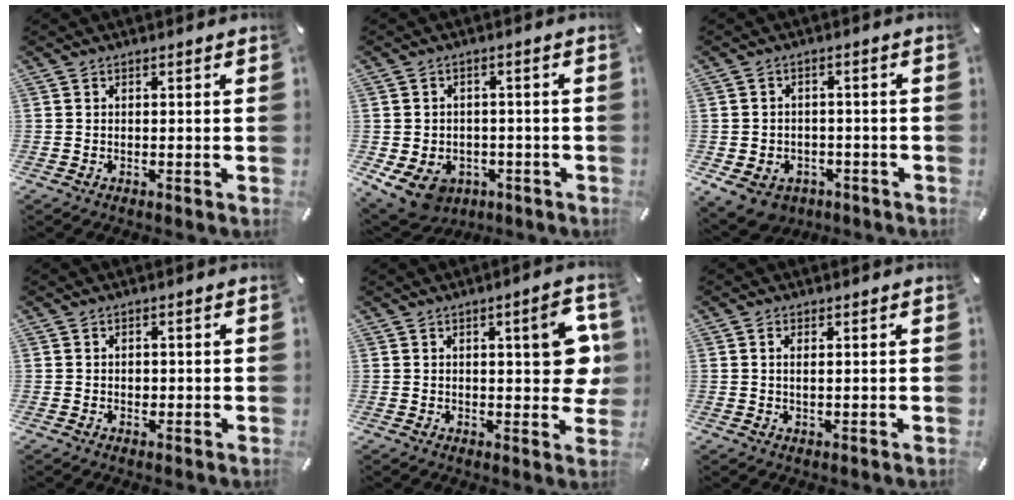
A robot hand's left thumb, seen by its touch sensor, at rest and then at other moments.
{"total": 8.4, "force": [-4.4, 6.1, 3.8], "torque": [-0.087, 0.028, -0.078]}
{"total": 6.5, "force": [-3.4, 4.9, 2.5], "torque": [-0.059, 0.024, -0.062]}
{"total": 1.3, "force": [-0.2, 1.1, 0.7], "torque": [-0.015, 0.004, -0.004]}
{"total": 11.0, "force": [2.2, 4.0, 10.0], "torque": [-0.120, -0.006, 0.032]}
{"total": 1.7, "force": [0.4, 0.5, 1.5], "torque": [-0.032, 0.000, 0.006]}